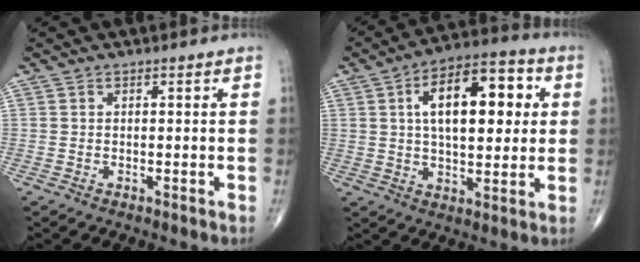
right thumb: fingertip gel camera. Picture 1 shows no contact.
{"total": 17.1, "force": [3.8, 8.4, 14.4], "torque": [-0.196, 0.014, 0.054]}